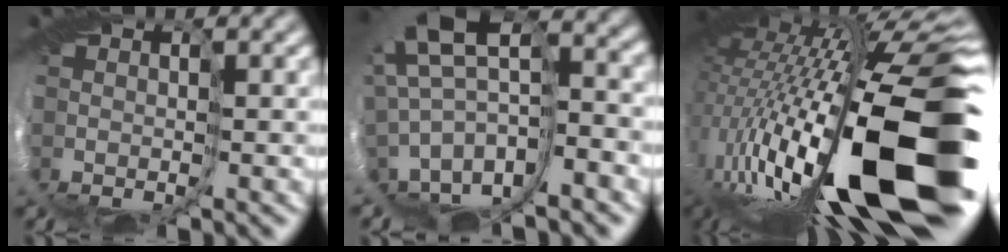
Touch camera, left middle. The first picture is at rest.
{"total": 7.5, "force": [-0.5, 3.1, 6.8], "torque": [-0.165, 0.022, -0.001]}
{"total": 17.3, "force": [-3.0, 3.8, 16.6], "torque": [-0.279, -0.015, -0.042]}